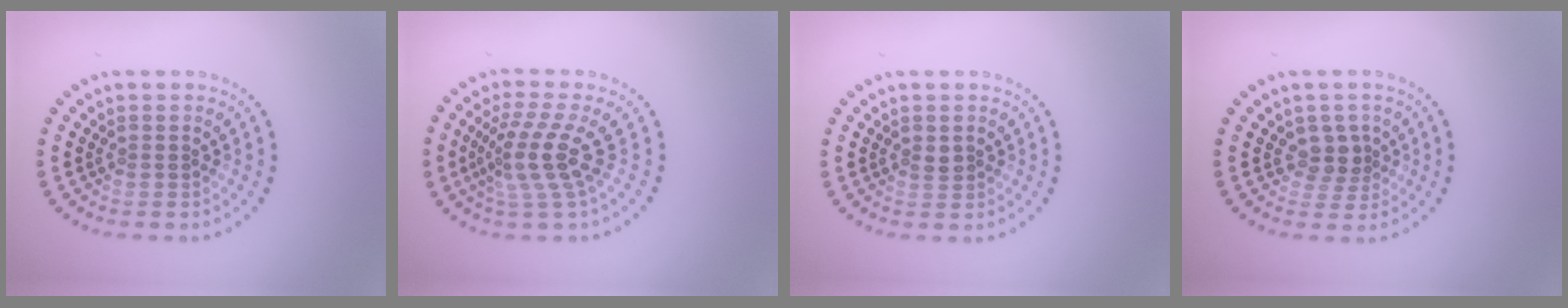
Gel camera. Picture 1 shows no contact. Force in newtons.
{"total": 3.9, "press": 2.9, "slide": 2.5}
{"total": 0.8, "press": 0.8, "slide": 0.2}
{"total": 2.2, "press": 1.7, "slide": 1.3}